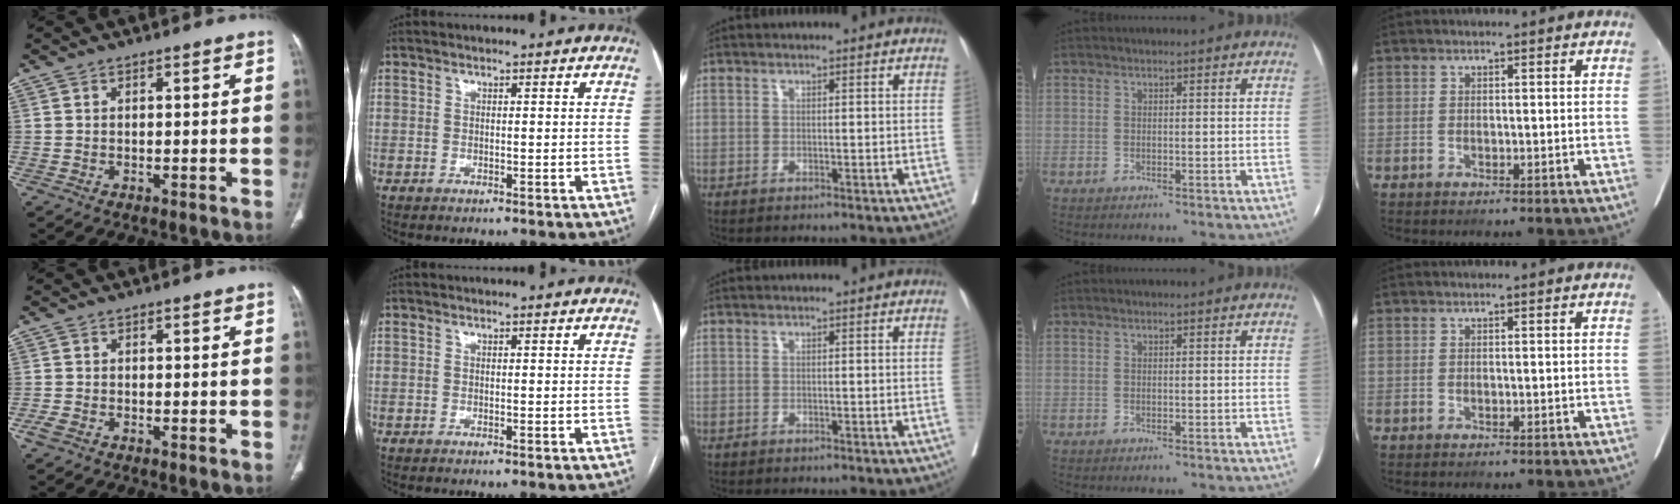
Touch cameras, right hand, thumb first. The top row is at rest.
{"thumb": {"total": 1.9, "force": [-1.1, 1.1, 1.2], "torque": [-0.032, -0.002, -0.022]}}